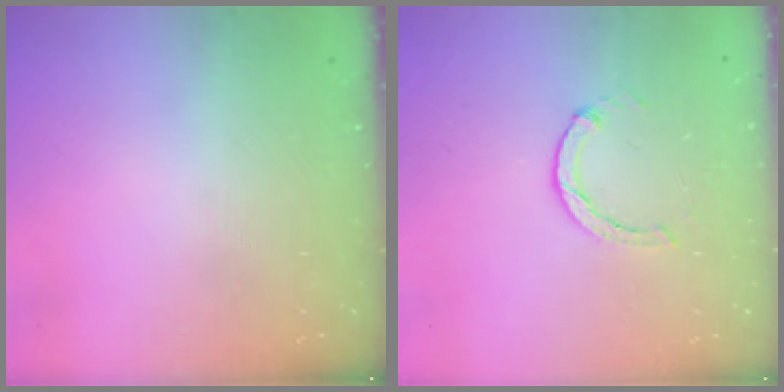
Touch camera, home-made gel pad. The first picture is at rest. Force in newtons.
{"total": 0.0}